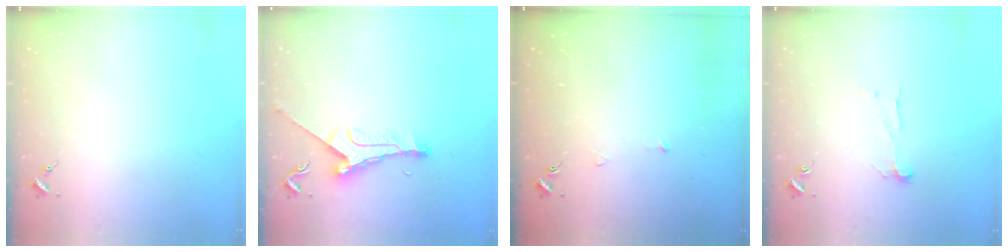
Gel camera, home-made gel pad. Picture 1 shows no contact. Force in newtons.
{"total": 9.9, "press": 9.9, "slide": 0.6}
{"total": 3.4, "press": 3.4, "slide": 0.2}
{"total": 7.3, "press": 7.2, "slide": 0.8}